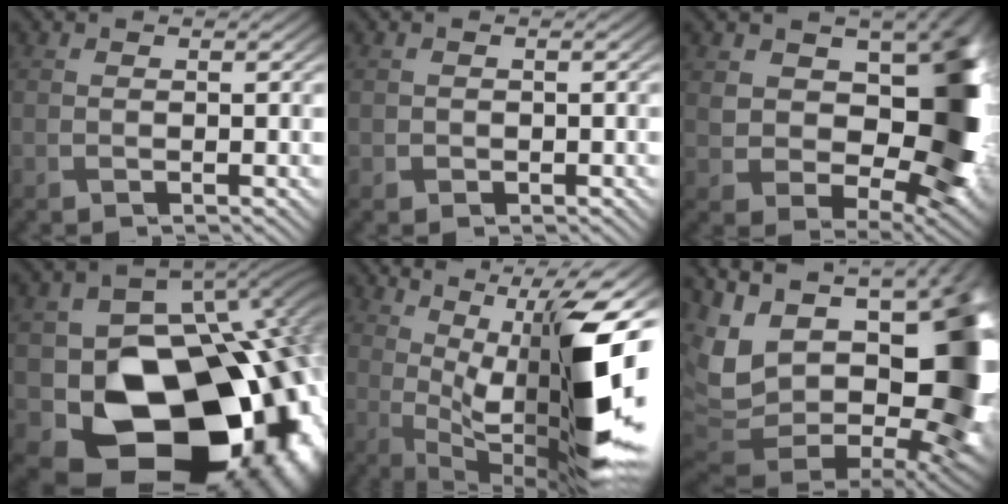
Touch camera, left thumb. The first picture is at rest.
{"total": 1.1, "force": [-0.3, 1.0, 0.1], "torque": [-0.009, -0.004, -0.012]}
{"total": 13.5, "force": [1.1, 9.1, 9.9], "torque": [-0.137, -0.010, 0.017]}
{"total": 20.8, "force": [-5.1, 15.1, 13.3], "torque": [-0.196, -0.060, -0.051]}
{"total": 14.7, "force": [3.2, 4.6, 13.6], "torque": [-0.196, 0.011, 0.054]}
{"total": 19.4, "force": [0.3, 11.7, 15.4], "torque": [-0.269, -0.054, 0.066]}